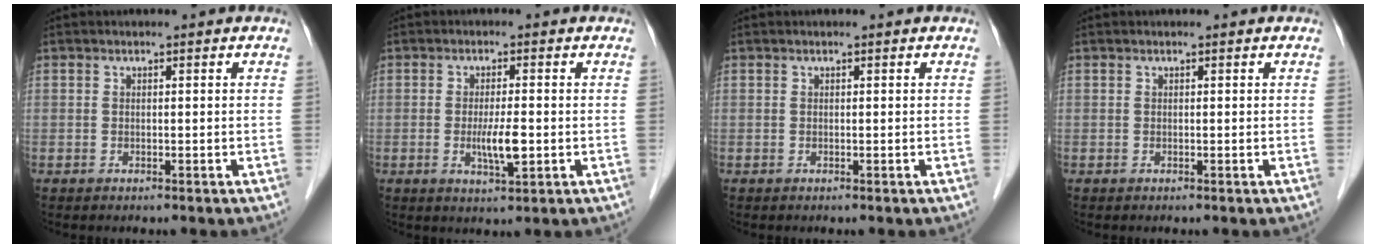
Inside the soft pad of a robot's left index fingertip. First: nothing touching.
{"total": 4.2, "force": [-0.7, 0.6, 4.1], "torque": [-0.080, -0.007, -0.010]}
{"total": 0.0}
{"total": 0.0}